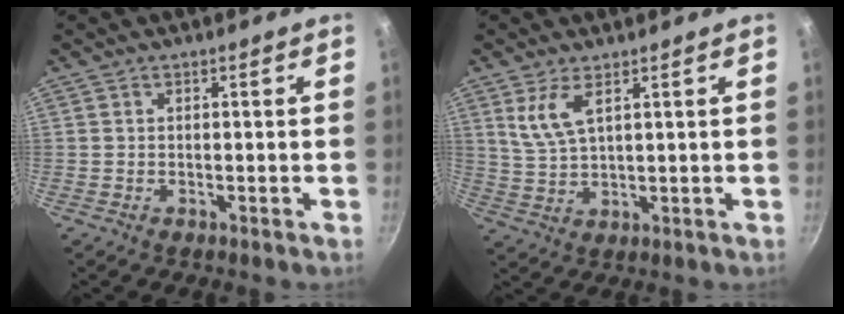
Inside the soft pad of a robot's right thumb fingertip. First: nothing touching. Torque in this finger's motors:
{"motor_torque": [-0.27, 0.35, 0.27, -0.25, 0.19]}